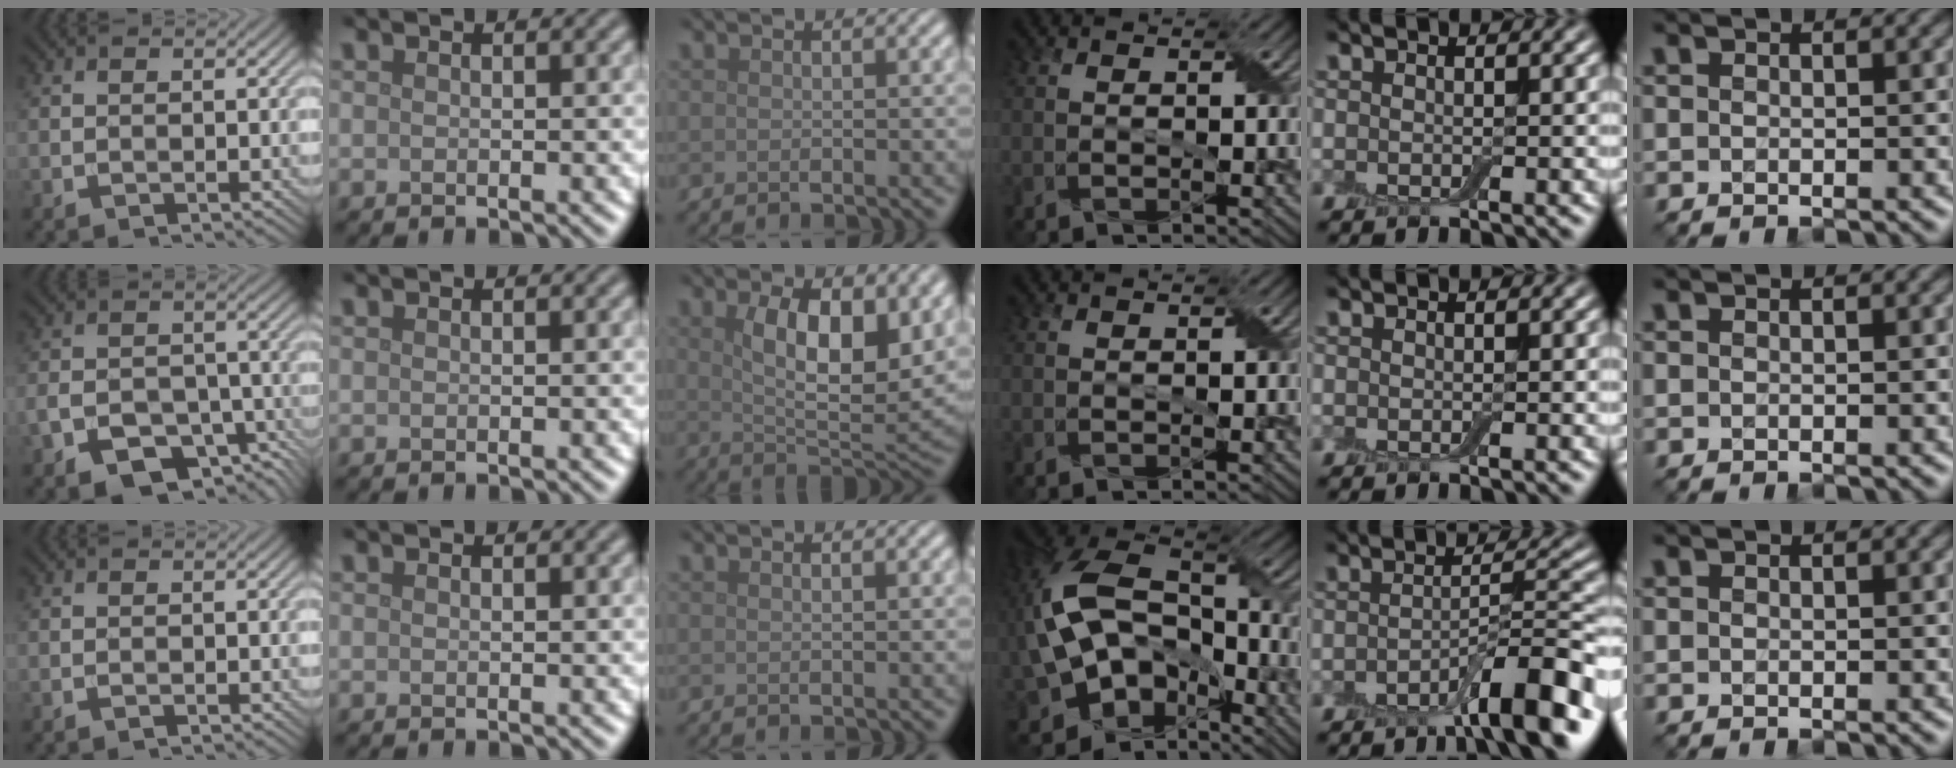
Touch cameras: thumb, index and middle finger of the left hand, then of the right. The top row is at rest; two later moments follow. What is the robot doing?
{"motion": "peel", "object": "aluminum foil"}